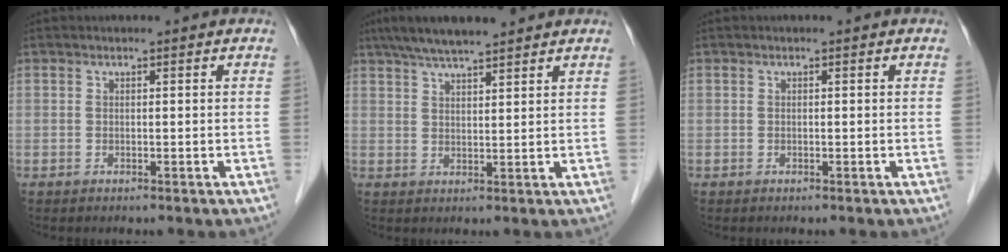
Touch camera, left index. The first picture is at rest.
{"total": 8.4, "force": [7.0, 0.9, 4.6], "torque": [-0.075, 0.032, 0.115]}
{"total": 0.0}